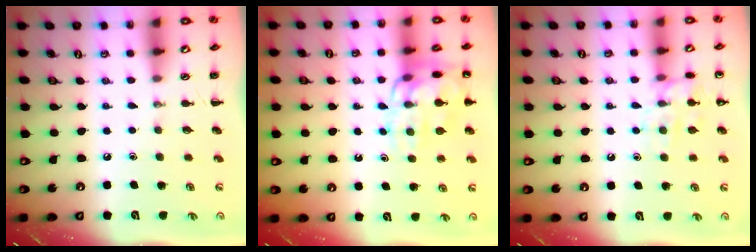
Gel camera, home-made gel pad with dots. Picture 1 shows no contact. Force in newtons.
{"total": 13.5, "press": 13.5, "slide": 1.2}
{"total": 11.2, "press": 11.1, "slide": 0.8}